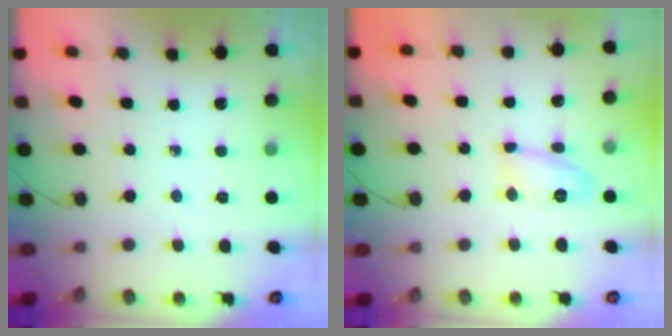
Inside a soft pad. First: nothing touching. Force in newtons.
{"total": 9.8, "press": 9.6, "slide": 2.1}